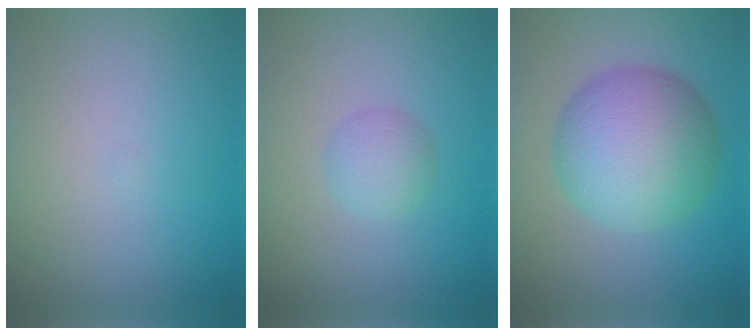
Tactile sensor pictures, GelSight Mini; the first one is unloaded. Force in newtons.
{"total": 2.1, "press": 2.1, "slide": 0.1}
{"total": 8.9, "press": 8.9, "slide": 0.3}